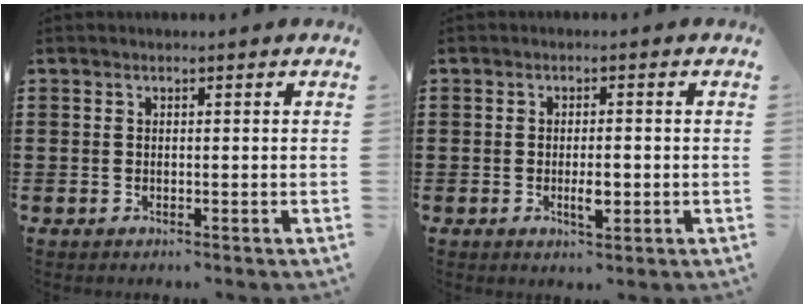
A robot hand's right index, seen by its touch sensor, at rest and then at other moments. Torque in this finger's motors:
{"motor_torque": [-0.08, 0.03, 0.22, 0.02]}